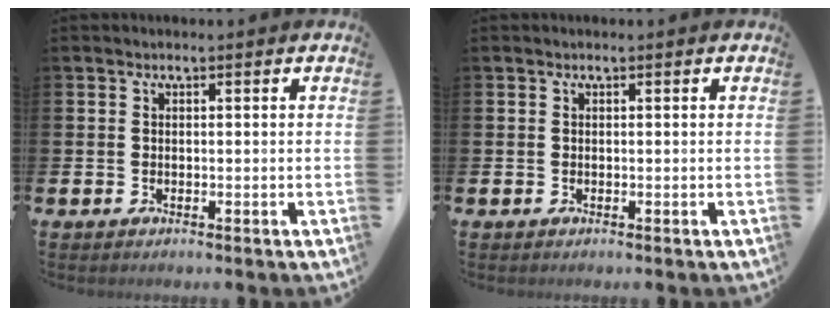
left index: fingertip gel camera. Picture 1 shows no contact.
{"total": 0.0}